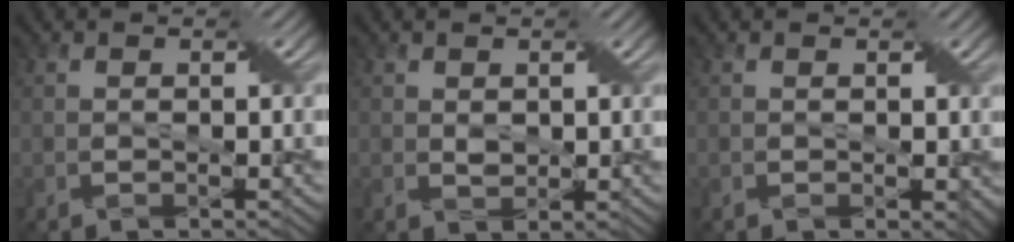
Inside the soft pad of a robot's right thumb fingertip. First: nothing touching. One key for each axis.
{"total": 1.5, "fx": 0.6, "fy": 1.1, "fz": 0.7, "tx": -0.020, "ty": -0.002, "tz": 0.015}
{"total": 1.2, "fx": 0.2, "fy": 0.9, "fz": 0.7, "tx": -0.010, "ty": -0.005, "tz": 0.006}